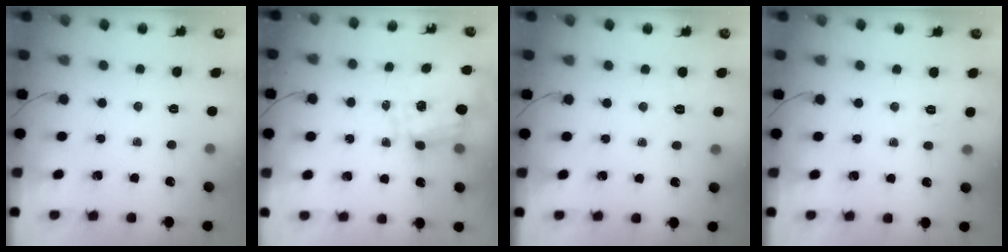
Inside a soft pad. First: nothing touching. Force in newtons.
{"total": 1.7, "press": 1.6, "slide": 0.3}
{"total": 2.4, "press": 1.7, "slide": 1.7}
{"total": 2.7, "press": 2.1, "slide": 1.6}